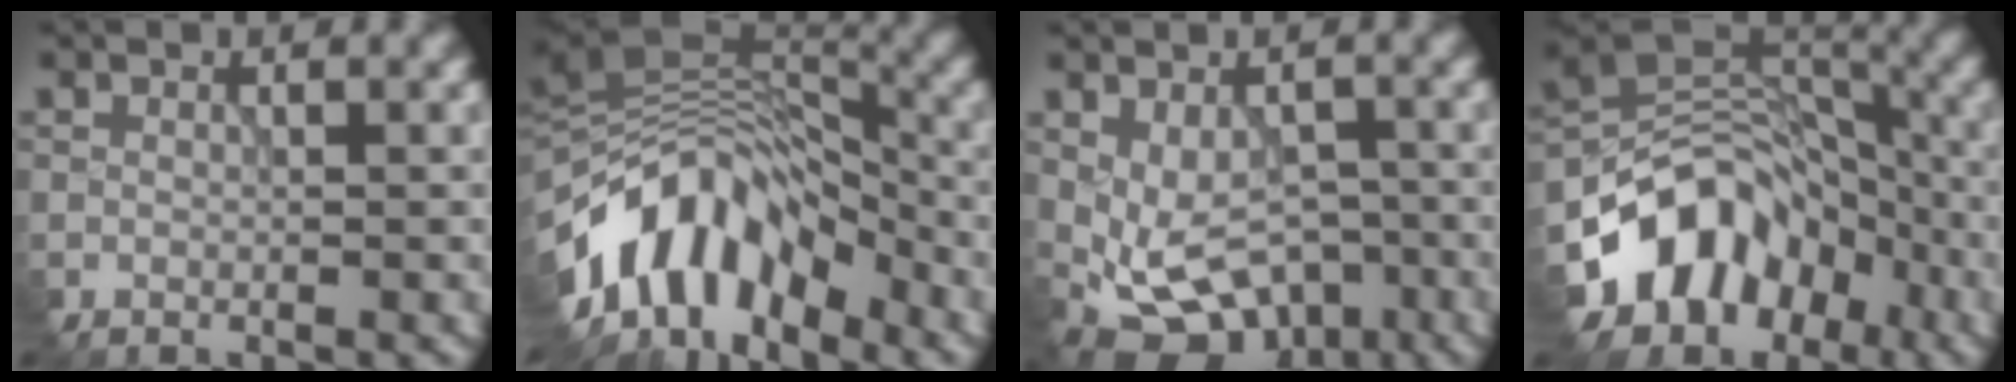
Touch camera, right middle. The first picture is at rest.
{"total": 9.9, "force": [-6.1, 4.8, 6.2], "torque": [-0.107, 0.018, -0.110]}
{"total": 5.9, "force": [-2.0, 4.0, 3.8], "torque": [-0.075, -0.019, -0.013]}
{"total": 9.2, "force": [-5.1, 6.9, 3.5], "torque": [-0.048, 0.014, -0.095]}